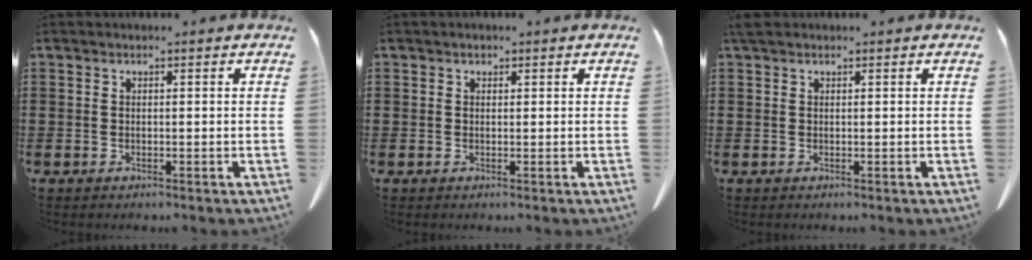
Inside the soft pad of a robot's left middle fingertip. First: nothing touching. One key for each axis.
{"total": 0.5, "fx": 0.1, "fy": 0.5, "fz": 0.1, "tx": -0.003, "ty": 0.004, "tz": 0.002}
{"total": 0.9, "fx": 0.7, "fy": 0.4, "fz": 0.5, "tx": -0.013, "ty": 0.000, "tz": 0.015}